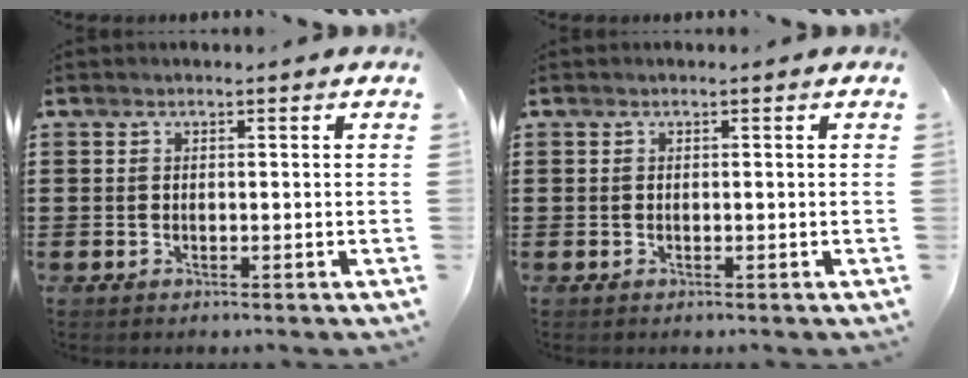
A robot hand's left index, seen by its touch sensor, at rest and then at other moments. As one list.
[{"total": 0.0}]